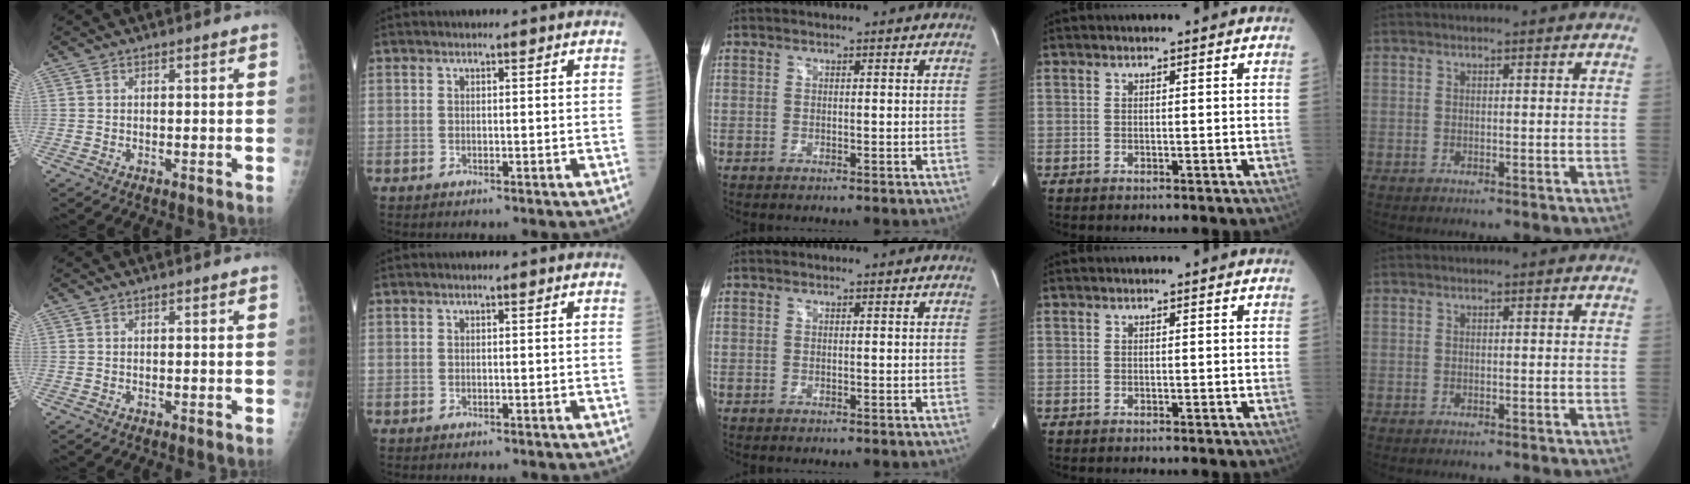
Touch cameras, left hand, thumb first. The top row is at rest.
{}